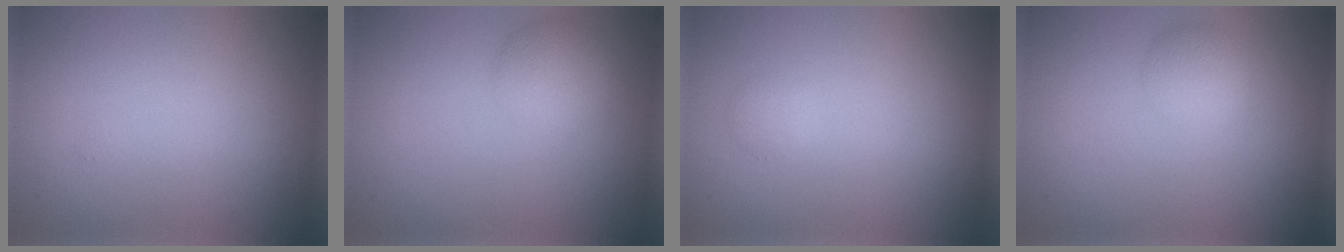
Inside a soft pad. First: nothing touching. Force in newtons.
{"total": 2.9, "press": 2.9, "slide": 0.2}
{"total": 0.8, "press": 0.8, "slide": 0.1}
{"total": 2.1, "press": 2.1, "slide": 0.2}